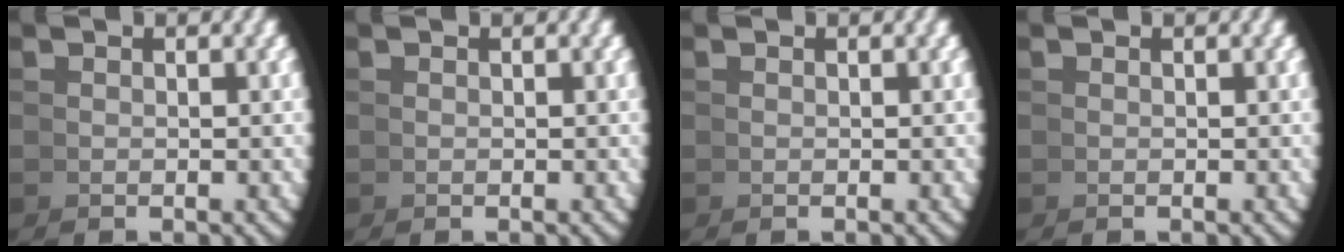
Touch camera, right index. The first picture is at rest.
{"total": 0.0}
{"total": 0.0}
{"total": 0.0}